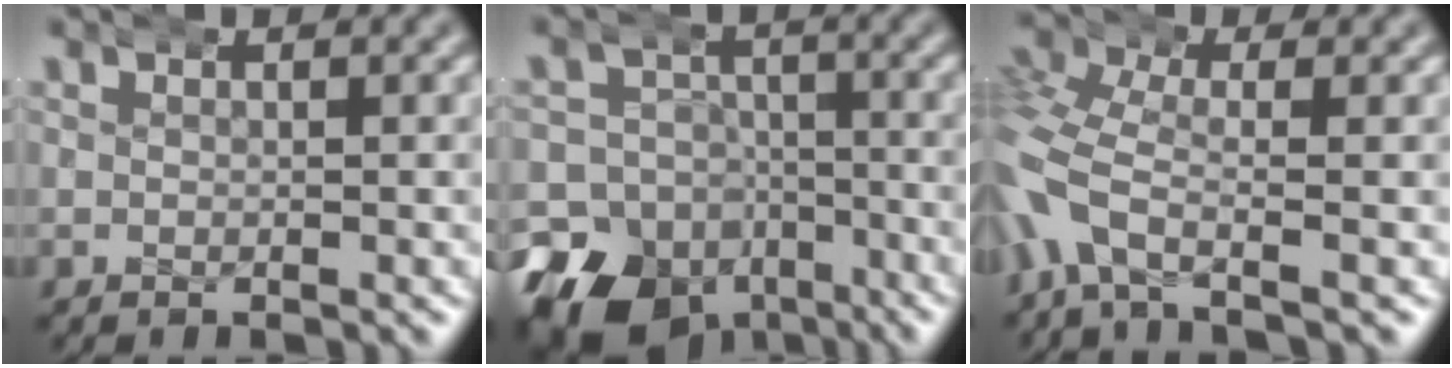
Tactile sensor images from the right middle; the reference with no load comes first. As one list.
[{"total": 18.7, "force": [-10.6, 14.0, 6.5], "torque": [-0.108, -0.081, -0.163]}, {"total": 4.2, "force": [-1.1, 3.0, 2.7], "torque": [-0.098, -0.018, -0.014]}]